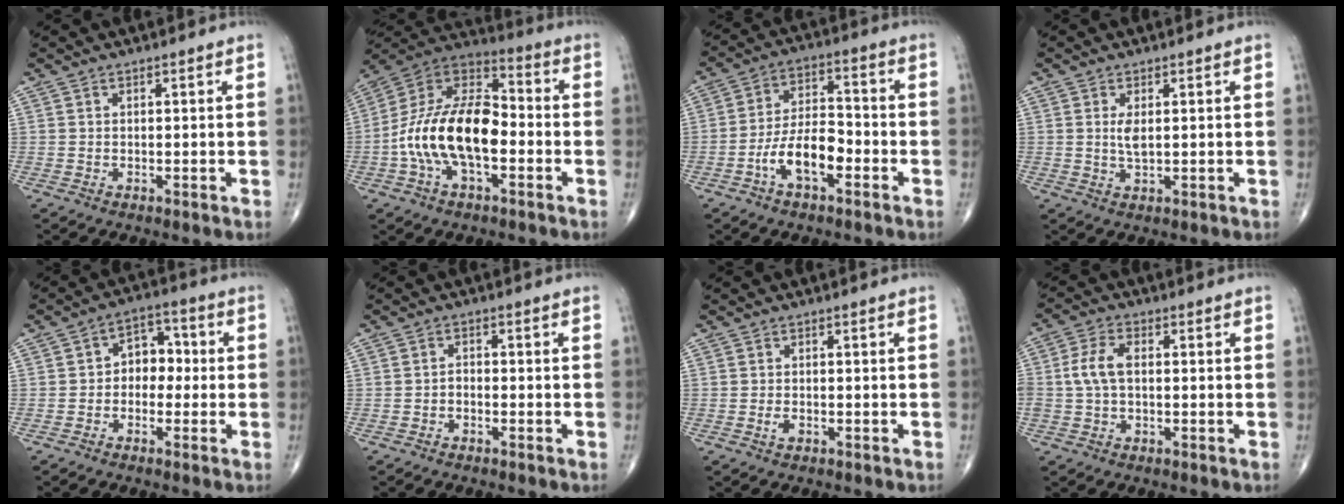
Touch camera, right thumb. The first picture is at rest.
{"total": 19.0, "force": [-3.7, 10.0, 15.7], "torque": [-0.284, 0.040, -0.073]}
{"total": 10.1, "force": [-4.2, 4.7, 7.8], "torque": [-0.137, 0.037, -0.080]}
{"total": 2.6, "force": [0.5, 0.9, 2.3], "torque": [-0.047, -0.006, 0.012]}
{"total": 6.6, "force": [-0.4, 5.0, 4.3], "torque": [-0.029, 0.027, -0.022]}
{"total": 1.4, "force": [-0.8, 0.8, 0.7], "torque": [-0.008, 0.007, -0.019]}
{"total": 1.3, "force": [-0.6, 0.7, 0.9], "torque": [-0.018, 0.001, -0.012]}
{"total": 5.8, "force": [0.1, 3.4, 4.6], "torque": [-0.106, 0.015, -0.002]}